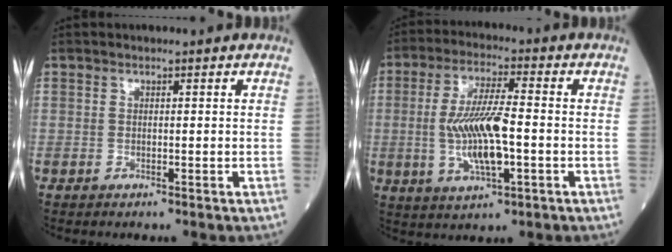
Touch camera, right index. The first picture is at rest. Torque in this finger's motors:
{"motor_torque": [0.56, -0.14, 0.37, 0.21]}